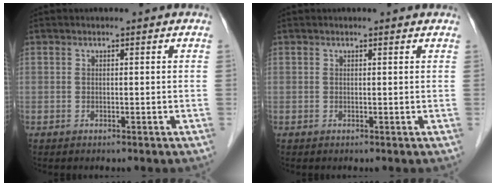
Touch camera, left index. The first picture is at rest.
{"total": 0.9, "force": [0.8, 0.1, 0.3], "torque": [-0.013, 0.005, 0.007]}